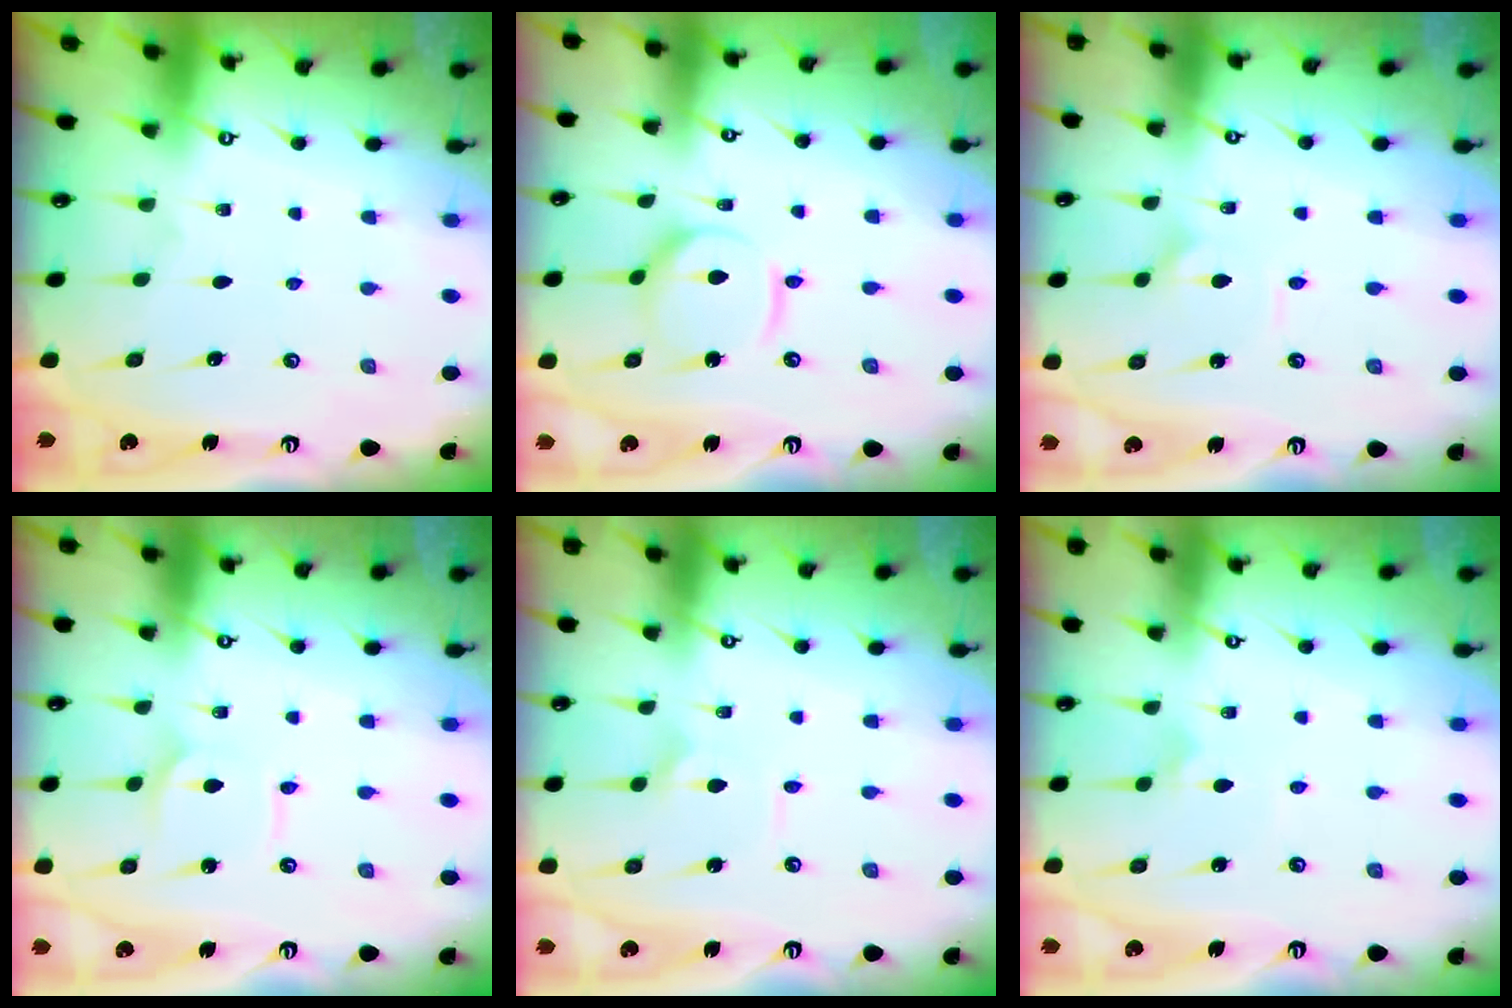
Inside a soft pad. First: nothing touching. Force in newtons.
{"total": 8.5, "press": 8.4, "slide": 0.9}
{"total": 1.4, "press": 1.3, "slide": 0.6}
{"total": 1.6, "press": 1.6, "slide": 0.0}
{"total": 1.6, "press": 1.6, "slide": 0.1}
{"total": 3.0, "press": 3.0, "slide": 0.2}